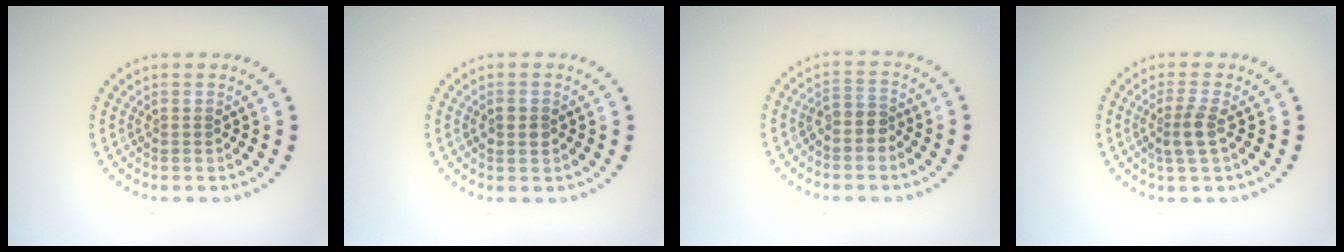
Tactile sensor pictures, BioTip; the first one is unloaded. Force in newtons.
{"total": 1.1, "press": 1.1, "slide": 0.1}
{"total": 2.0, "press": 1.8, "slide": 0.9}
{"total": 2.2, "press": 1.9, "slide": 1.1}